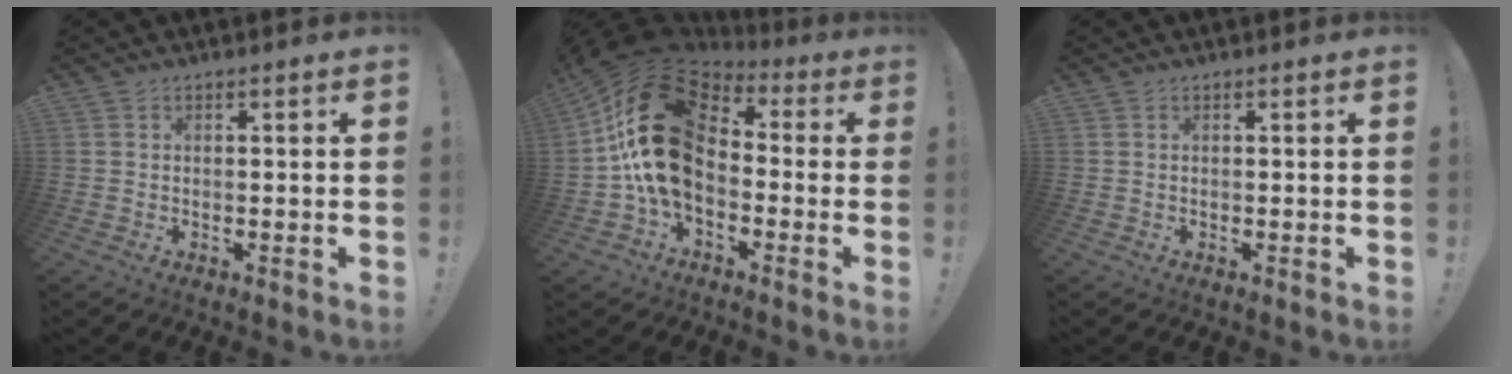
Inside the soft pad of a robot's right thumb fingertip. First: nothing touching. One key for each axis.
{"total": 25.4, "fx": 2.9, "fy": 15.7, "fz": 19.7, "tx": -0.374, "ty": -0.006, "tz": 0.062}
{"total": 0.0}